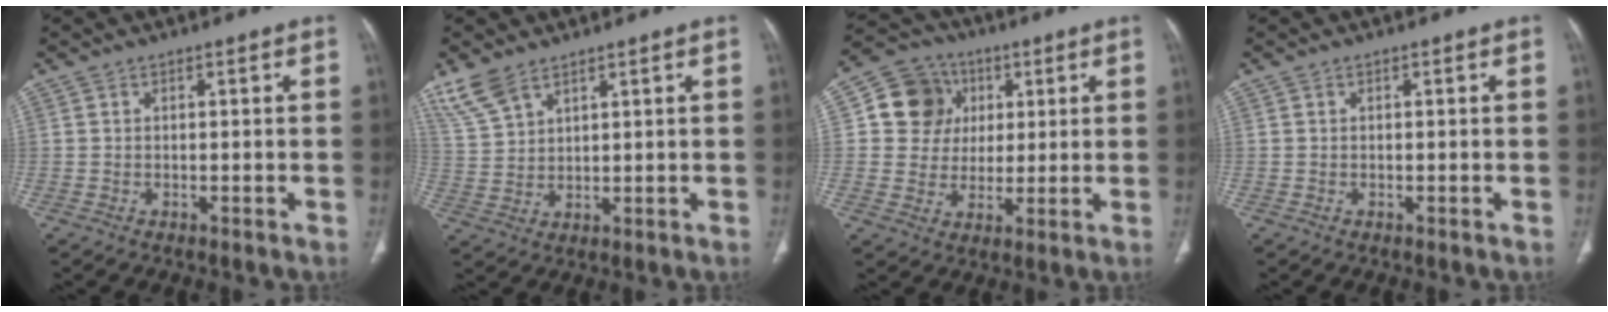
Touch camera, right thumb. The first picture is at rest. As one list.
[{"total": 6.7, "force": [5.1, 2.9, 3.2], "torque": [-0.067, -0.010, 0.115]}, {"total": 11.2, "force": [3.0, 10.2, 3.5], "torque": [-0.028, 0.000, 0.048]}, {"total": 0.0}]